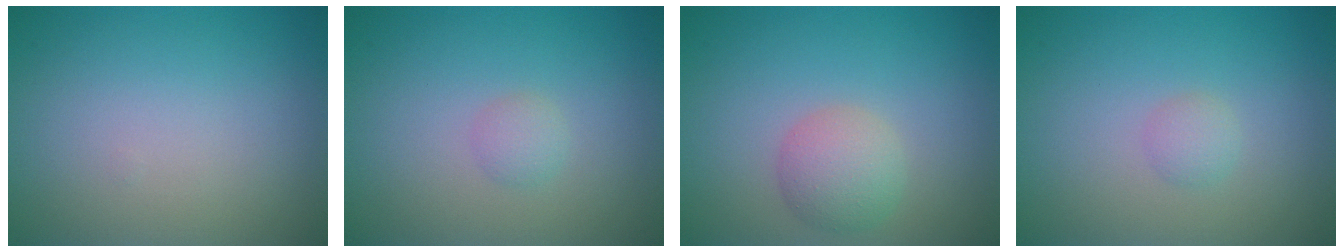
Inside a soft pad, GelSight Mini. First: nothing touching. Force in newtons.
{"total": 1.1, "press": 1.1, "slide": 0.0}
{"total": 2.9, "press": 2.9, "slide": 0.1}
{"total": 1.1, "press": 1.1, "slide": 0.0}